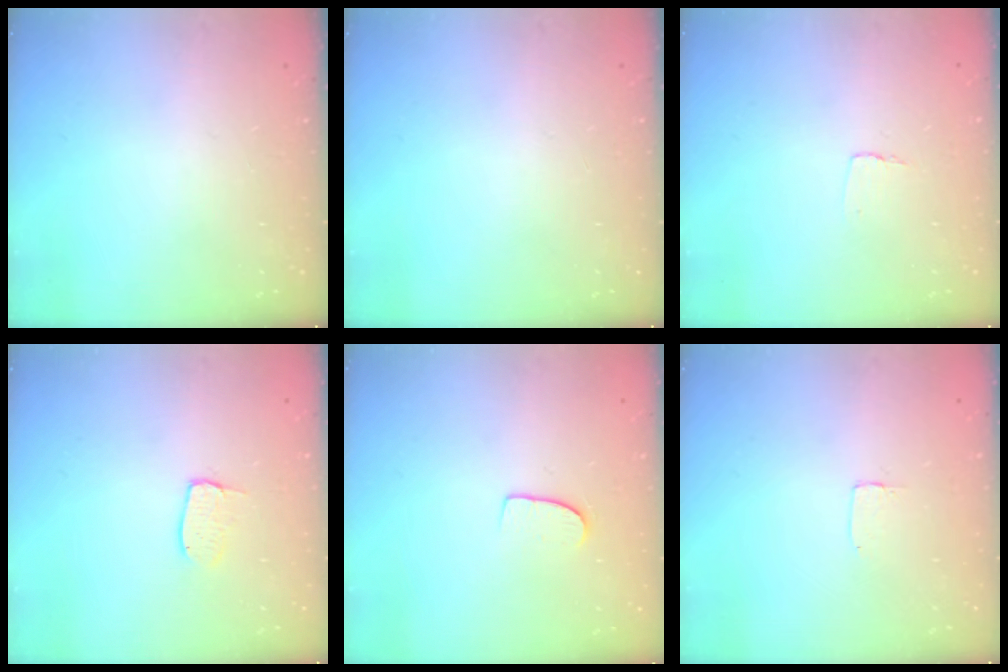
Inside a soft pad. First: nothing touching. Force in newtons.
{"total": 0.0}
{"total": 3.4, "press": 3.4, "slide": 0.3}
{"total": 4.3, "press": 4.3, "slide": 0.2}
{"total": 7.0, "press": 7.0, "slide": 0.4}
{"total": 1.2, "press": 1.2, "slide": 0.0}